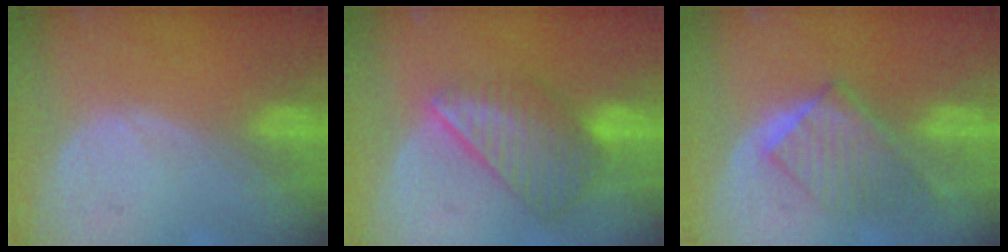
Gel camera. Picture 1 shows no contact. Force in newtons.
{"total": 8.8, "press": 7.7, "slide": 4.4}
{"total": 6.5, "press": 6.4, "slide": 1.0}